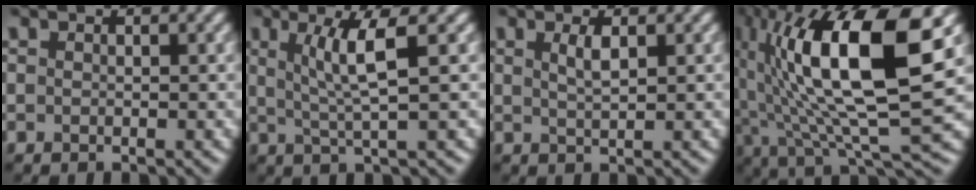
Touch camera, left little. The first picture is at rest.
{"total": 4.3, "force": [1.3, 0.6, 4.1], "torque": [-0.074, -0.001, 0.027]}
{"total": 1.6, "force": [0.7, 0.4, 1.4], "torque": [-0.028, 0.001, 0.013]}
{"total": 15.2, "force": [4.1, 4.7, 13.9], "torque": [-0.250, 0.007, 0.072]}